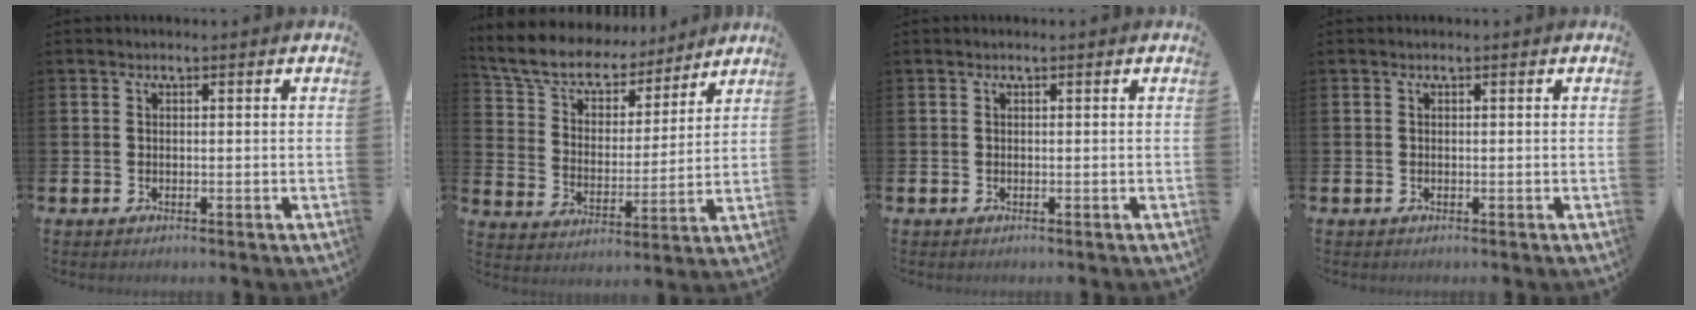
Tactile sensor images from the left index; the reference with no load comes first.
{"total": 8.2, "force": [7.5, 3.0, 1.3], "torque": [-0.075, -0.052, 0.137]}
{"total": 0.0}
{"total": 0.0}